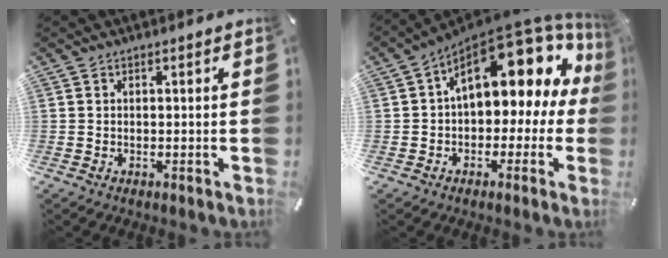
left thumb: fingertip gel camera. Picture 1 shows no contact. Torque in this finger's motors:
{"motor_torque": [1.97, 3.04, 1.63, -1.14, 0.25]}